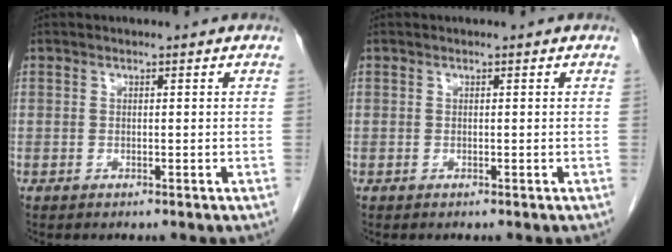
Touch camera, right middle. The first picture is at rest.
{"total": 0.0}